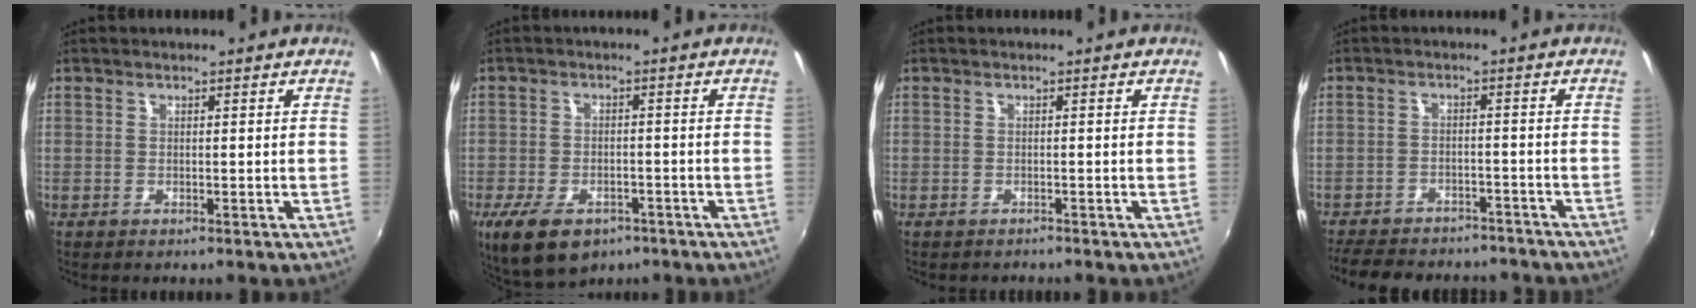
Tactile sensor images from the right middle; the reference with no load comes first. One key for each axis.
{"total": 10.8, "fx": -6.6, "fy": 5.7, "fz": 6.4, "tx": -0.141, "ty": -0.027, "tz": -0.107}
{"total": 0.8, "fx": -0.8, "fy": 0.2, "fz": 0.0, "tx": -0.004, "ty": -0.003, "tz": -0.012}
{"total": 17.3, "fx": -14.8, "fy": 6.2, "fz": 6.7, "tx": -0.153, "ty": -0.005, "tz": -0.198}